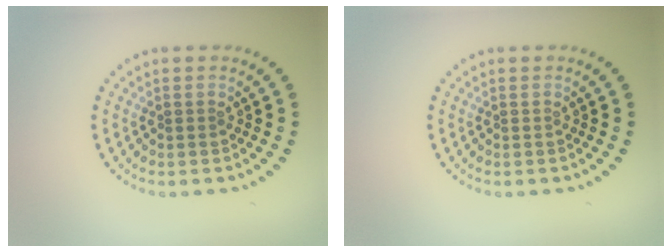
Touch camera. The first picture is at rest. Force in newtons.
{"total": 0.0}